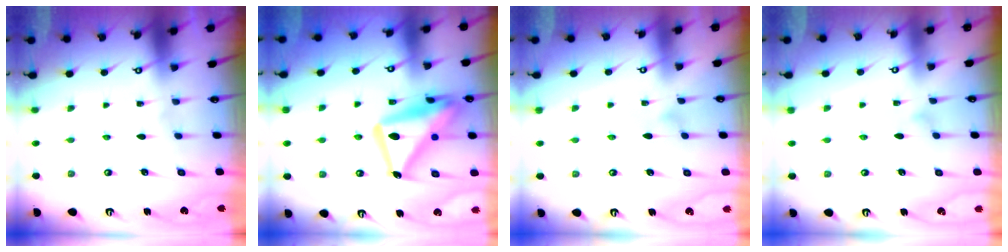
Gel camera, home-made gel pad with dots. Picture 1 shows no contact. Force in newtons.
{"total": 20.8, "press": 20.8, "slide": 1.5}
{"total": 3.3, "press": 3.3, "slide": 0.1}
{"total": 7.6, "press": 7.6, "slide": 0.5}